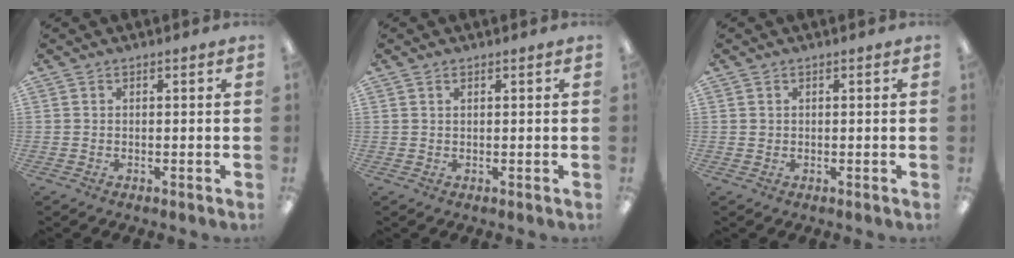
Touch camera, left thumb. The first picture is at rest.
{"total": 0.9, "force": [0.6, 0.5, 0.5], "torque": [-0.013, 0.003, 0.010]}
{"total": 0.7, "force": [0.3, 0.6, 0.0], "torque": [-0.001, 0.003, 0.006]}